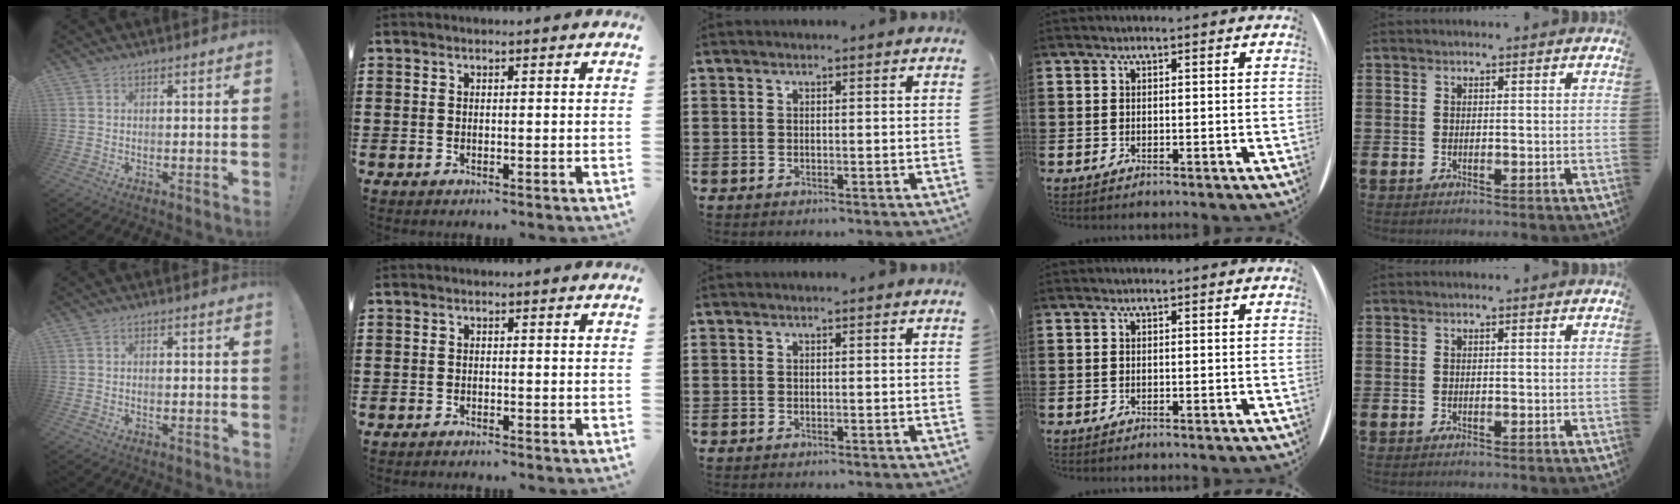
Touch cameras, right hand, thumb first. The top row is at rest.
{"thumb": {"total": 0.6, "force": [-0.3, 0.4, 0.4], "torque": [-0.006, 0.002, -0.005]}, "index": {"total": 0.7, "force": [-0.6, 0.1, 0.0], "torque": [-0.001, 0.004, -0.014]}}